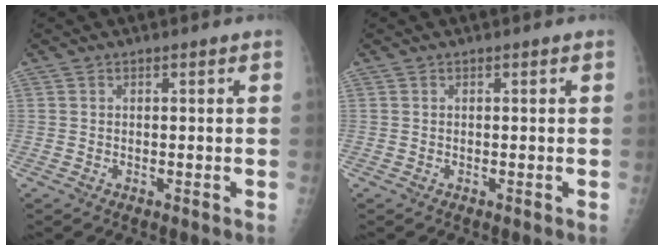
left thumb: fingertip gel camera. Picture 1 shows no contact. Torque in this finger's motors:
{"motor_torque": [0.00, 0.00, -0.01, -0.01, 0.00]}